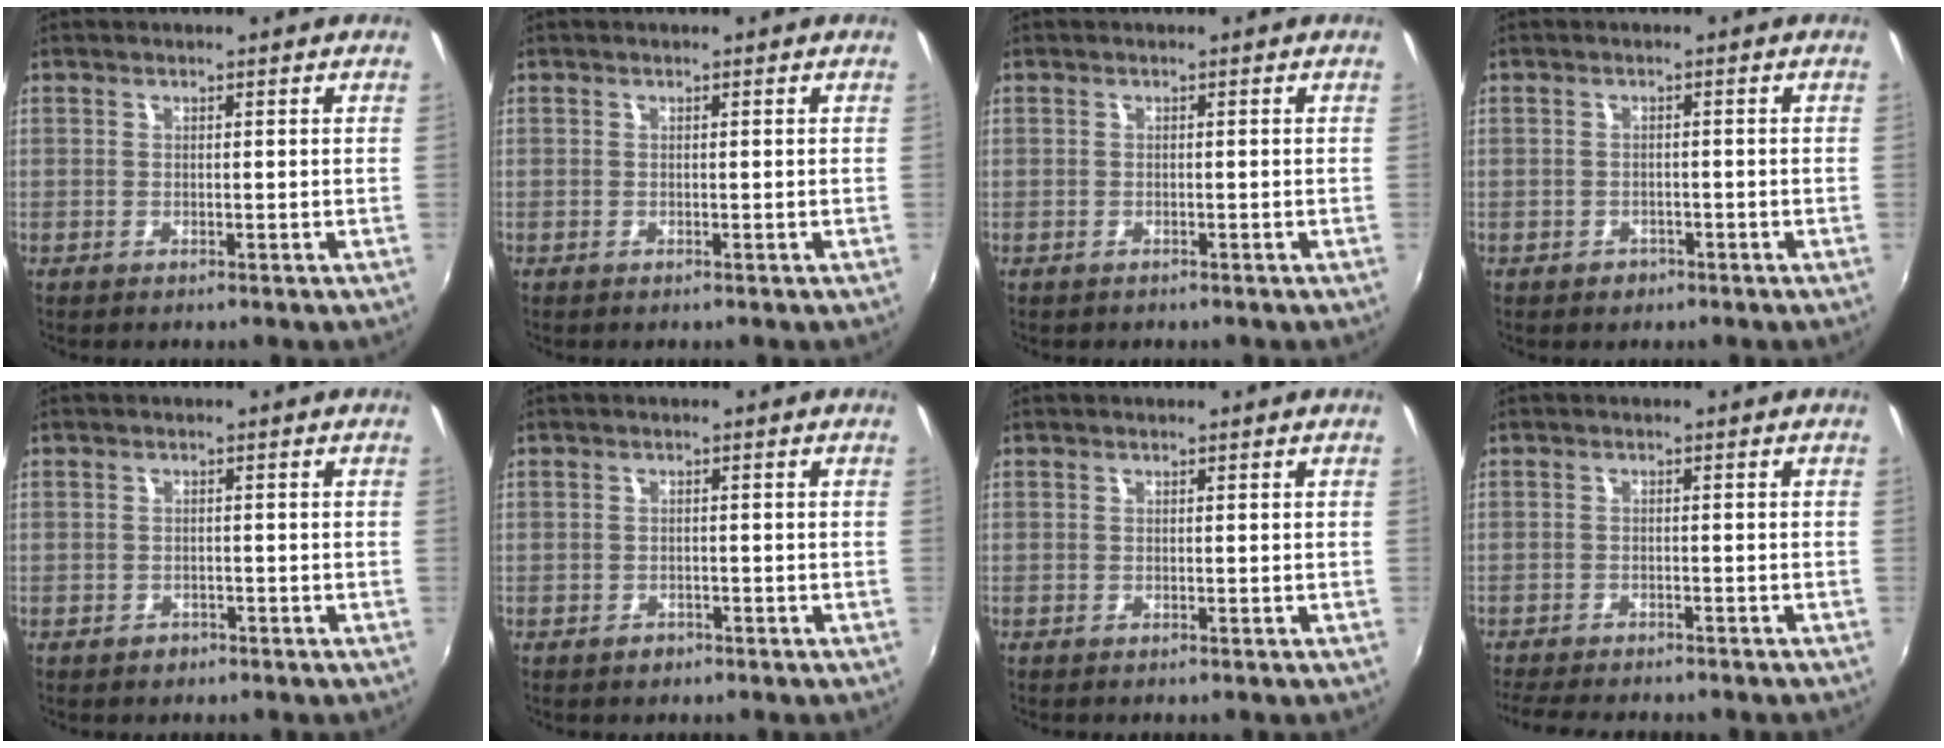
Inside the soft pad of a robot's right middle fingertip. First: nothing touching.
{"total": 0.0}
{"total": 0.8, "force": [-0.6, 0.5, 0.0], "torque": [-0.005, -0.002, -0.010]}
{"total": 2.1, "force": [-1.2, 1.7, 0.4], "torque": [-0.011, -0.002, -0.017]}
{"total": 1.8, "force": [-1.2, 1.4, 0.3], "torque": [-0.007, -0.001, -0.016]}
{"total": 1.7, "force": [-1.1, 1.3, 0.3], "torque": [-0.007, -0.001, -0.016]}
{"total": 0.0}
{"total": 9.3, "force": [-8.2, 2.0, 4.0], "torque": [-0.096, -0.025, -0.127]}